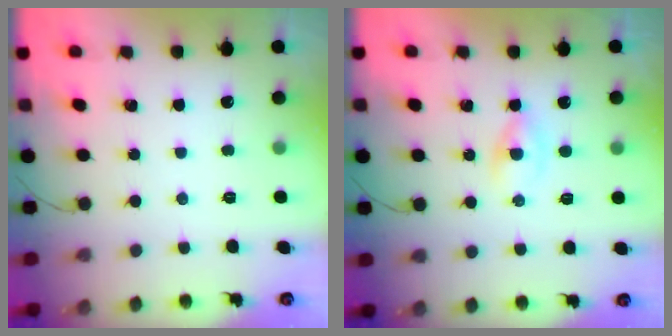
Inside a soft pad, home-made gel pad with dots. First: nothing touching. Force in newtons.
{"total": 1.5, "press": 1.3, "slide": 0.8}